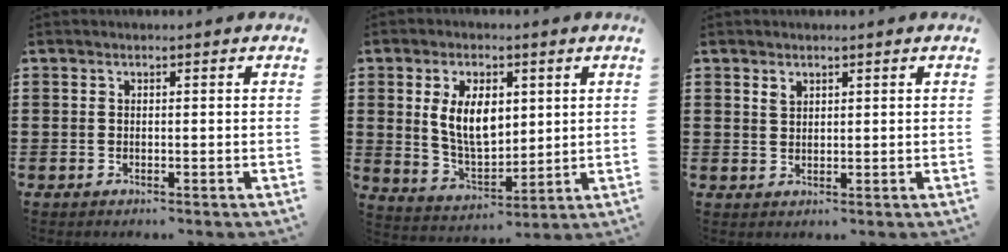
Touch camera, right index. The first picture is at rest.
{"total": 8.6, "force": [2.0, 5.0, 6.6], "torque": [-0.129, 0.007, 0.033]}
{"total": 1.4, "force": [1.1, 0.8, 0.5], "torque": [-0.011, 0.002, 0.021]}